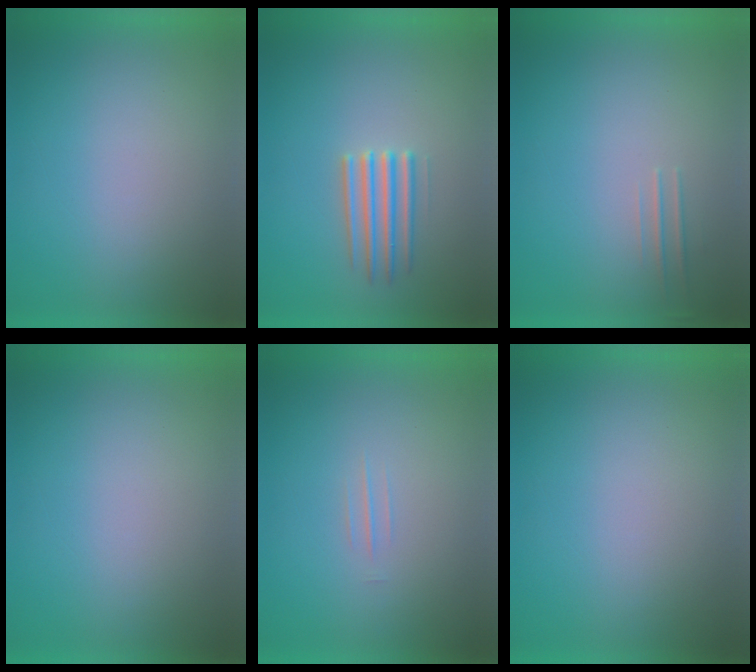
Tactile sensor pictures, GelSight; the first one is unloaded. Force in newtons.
{"total": 2.7}
{"total": 1.7}
{"total": 0.0}
{"total": 1.3}
{"total": 1.0}